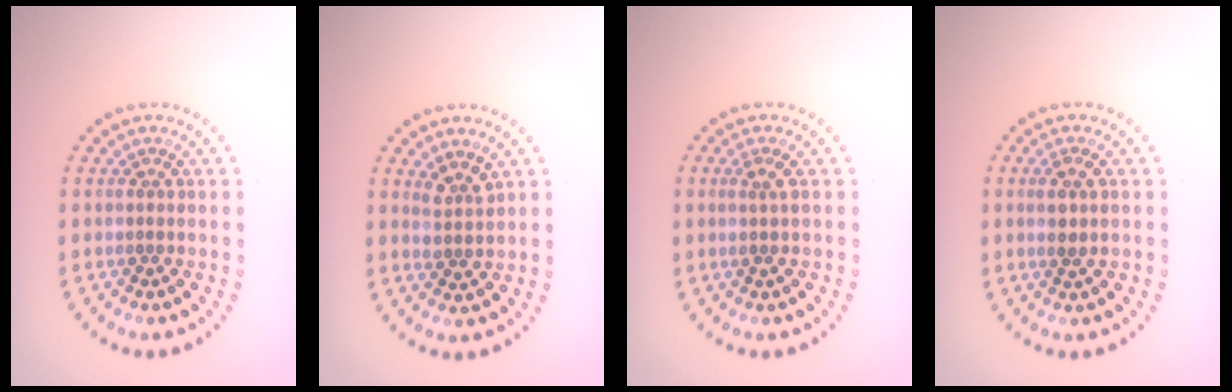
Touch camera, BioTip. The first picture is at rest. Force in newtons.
{"total": 1.3, "press": 1.1, "slide": 0.7}
{"total": 1.3, "press": 1.1, "slide": 0.7}
{"total": 1.8, "press": 1.7, "slide": 0.7}